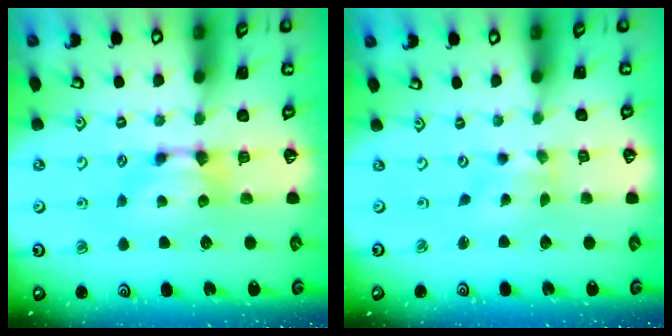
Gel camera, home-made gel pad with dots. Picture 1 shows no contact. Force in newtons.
{"total": 2.7, "press": 2.5, "slide": 0.9}